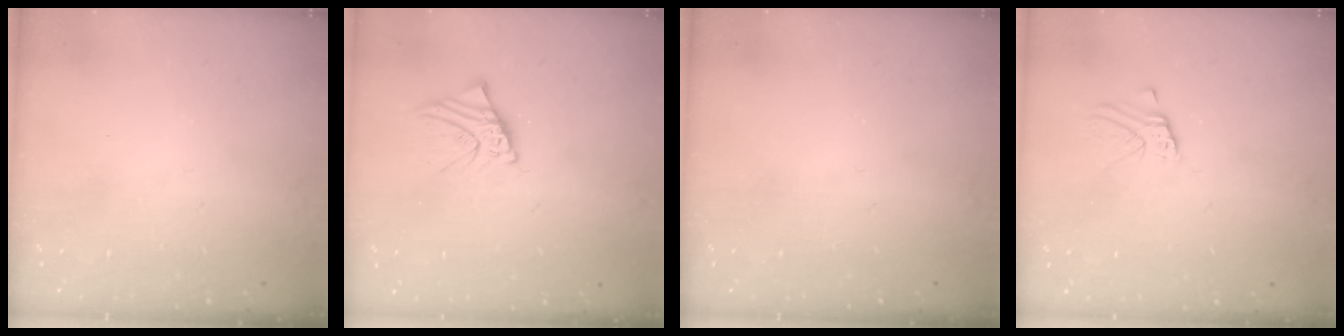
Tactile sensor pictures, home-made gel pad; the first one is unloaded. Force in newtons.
{"total": 7.5, "press": 7.4, "slide": 1.0}
{"total": 0.0}
{"total": 2.4, "press": 2.4, "slide": 0.2}